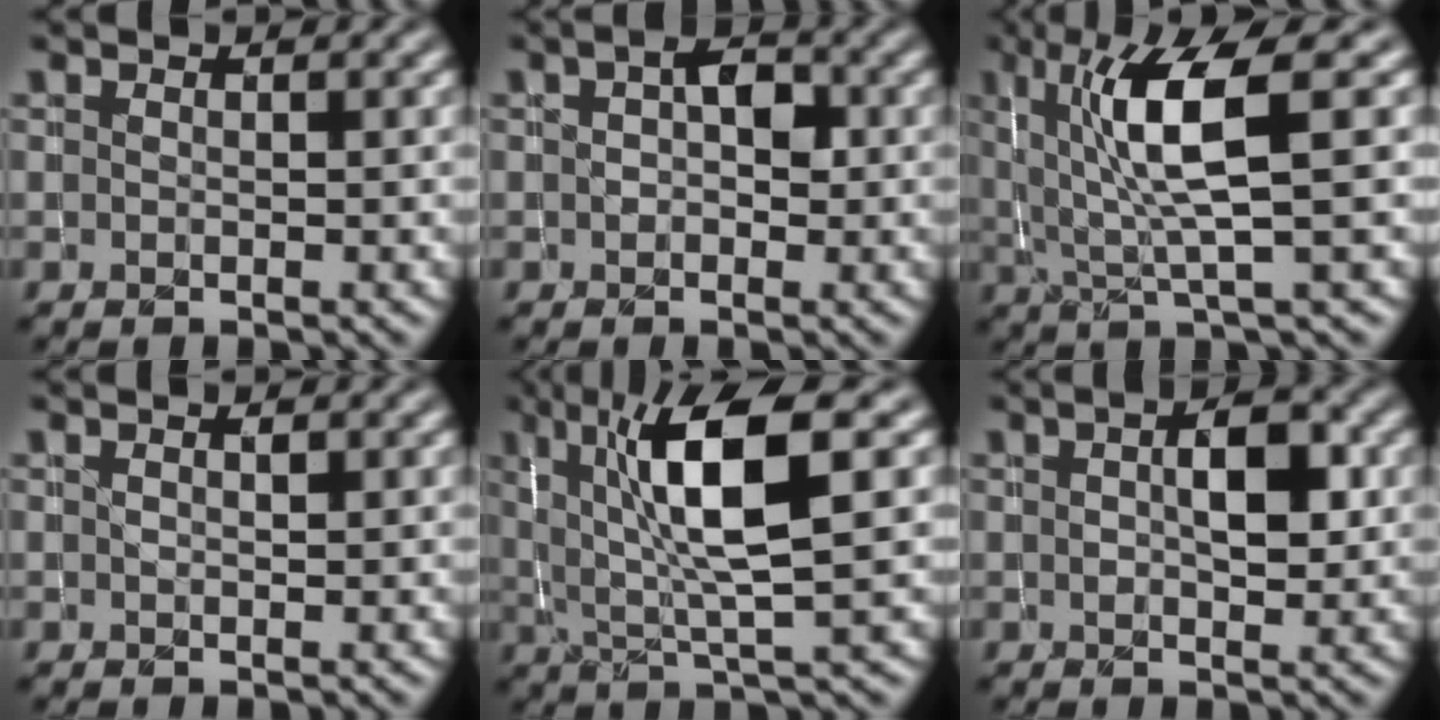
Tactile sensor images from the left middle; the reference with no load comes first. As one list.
[{"total": 2.7, "force": [0.2, 1.8, 2.0], "torque": [-0.030, 0.005, 0.002]}, {"total": 7.0, "force": [1.4, 1.1, 6.8], "torque": [-0.128, -0.002, 0.026]}, {"total": 0.6, "force": [0.2, 0.3, 0.5], "torque": [-0.009, -0.003, 0.005]}, {"total": 8.7, "force": [2.0, 1.7, 8.3], "torque": [-0.144, 0.002, 0.037]}, {"total": 4.4, "force": [0.9, 2.1, 3.7], "torque": [-0.060, 0.006, 0.014]}]